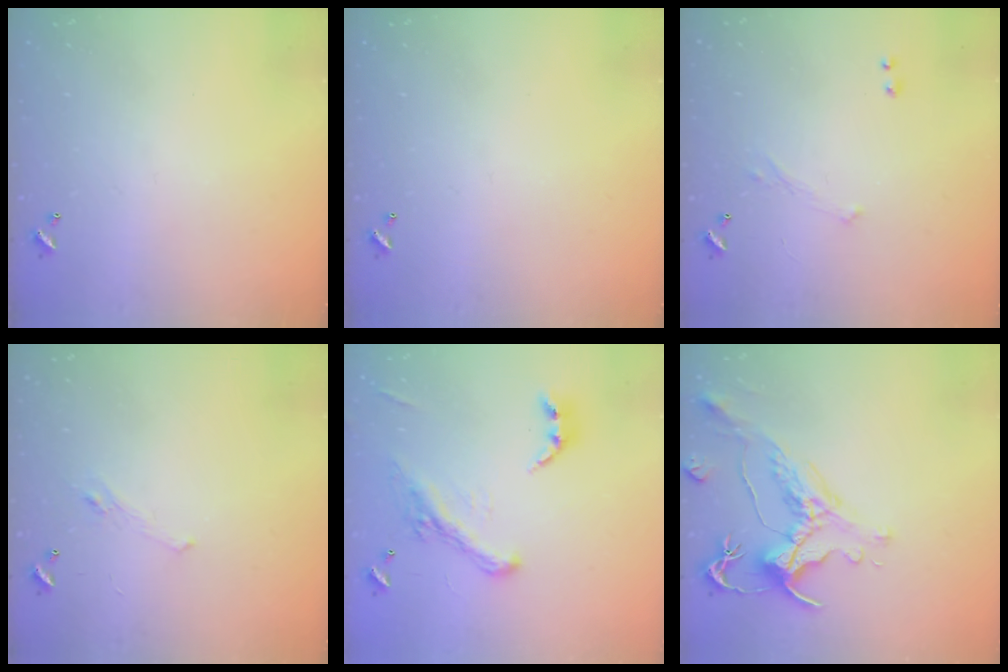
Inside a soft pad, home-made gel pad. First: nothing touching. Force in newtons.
{"total": 0.0}
{"total": 0.7, "press": 0.3, "slide": 0.6}
{"total": 1.2, "press": 0.8, "slide": 0.9}
{"total": 5.1, "press": 4.9, "slide": 1.4}
{"total": 1.6, "press": 0.9, "slide": 1.3}